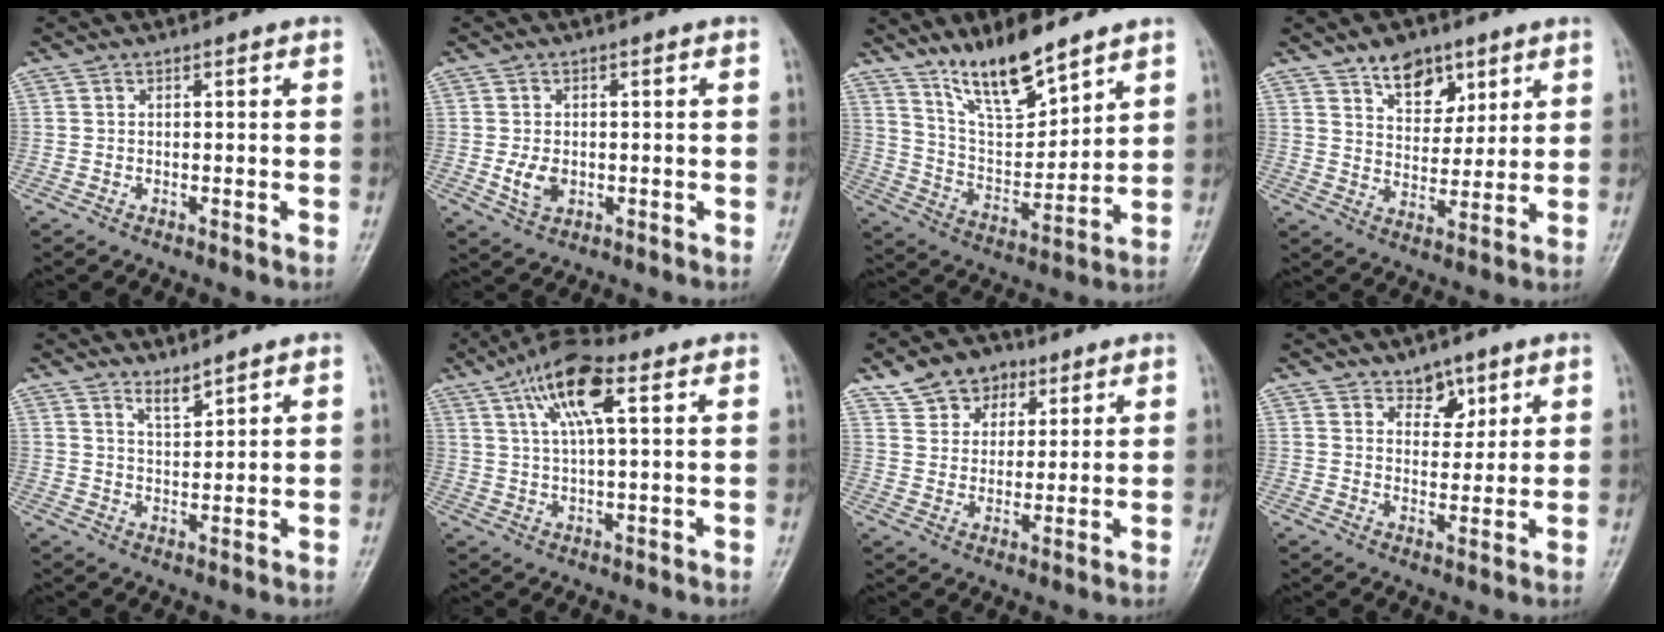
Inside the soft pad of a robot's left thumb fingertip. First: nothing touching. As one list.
[{"total": 3.9, "force": [-0.5, 2.8, 2.7], "torque": [-0.046, -0.004, -0.003]}, {"total": 12.7, "force": [9.8, 3.5, 7.2], "torque": [-0.106, -0.072, 0.191]}, {"total": 8.8, "force": [5.4, 5.4, 4.3], "torque": [-0.032, -0.031, 0.092]}, {"total": 2.7, "force": [2.4, 0.4, 1.0], "torque": [-0.013, -0.027, 0.049]}, {"total": 10.7, "force": [4.4, 3.1, 9.2], "torque": [-0.175, 0.008, 0.077]}, {"total": 8.9, "force": [5.1, 6.5, 3.1], "torque": [-0.019, -0.013, 0.088]}, {"total": 4.7, "force": [3.1, 3.0, 1.9], "torque": [0.003, -0.020, 0.049]}]